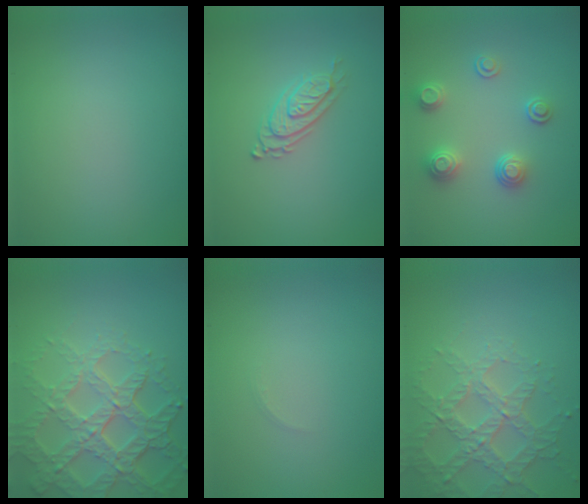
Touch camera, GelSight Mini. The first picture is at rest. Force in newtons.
{"total": 2.4, "press": 2.0, "slide": 1.4}
{"total": 2.6, "press": 2.6, "slide": 0.5}
{"total": 7.3, "press": 5.1, "slide": 5.2}
{"total": 0.6, "press": 0.6, "slide": 0.1}
{"total": 4.1, "press": 3.5, "slide": 2.0}